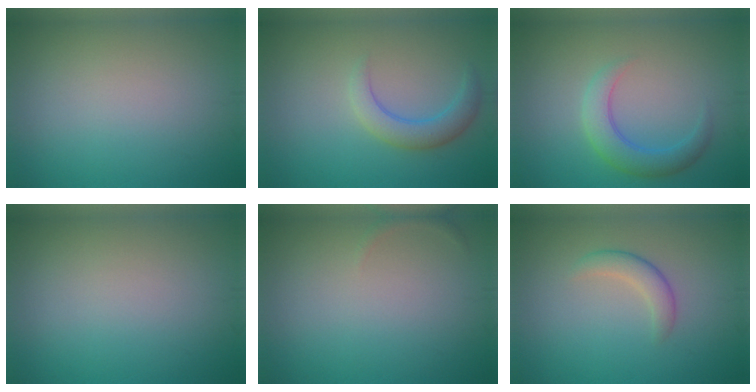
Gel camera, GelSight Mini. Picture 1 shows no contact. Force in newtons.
{"total": 2.9, "press": 2.9, "slide": 0.2}
{"total": 3.4, "press": 3.4, "slide": 0.0}
{"total": 0.0}
{"total": 0.6, "press": 0.6, "slide": 0.1}
{"total": 2.1, "press": 2.1, "slide": 0.1}